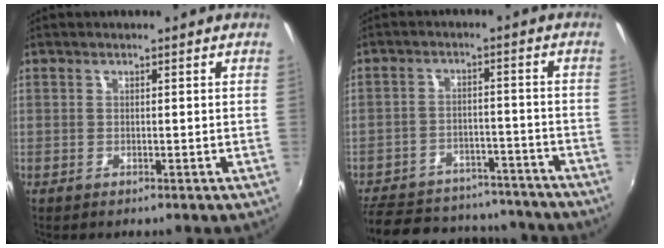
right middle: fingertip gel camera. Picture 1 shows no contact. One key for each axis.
{"total": 23.2, "fx": -19.3, "fy": 9.6, "fz": 8.6, "tx": -0.198, "ty": 0.027, "tz": -0.244}